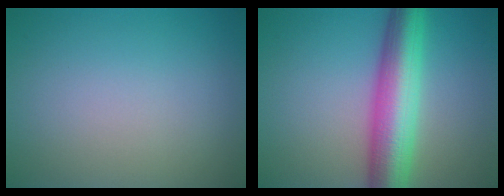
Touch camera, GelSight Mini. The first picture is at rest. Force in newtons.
{"total": 8.3, "press": 8.2, "slide": 0.4}